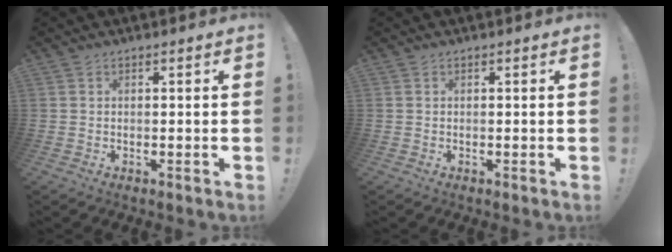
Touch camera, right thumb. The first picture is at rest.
{"total": 0.0}